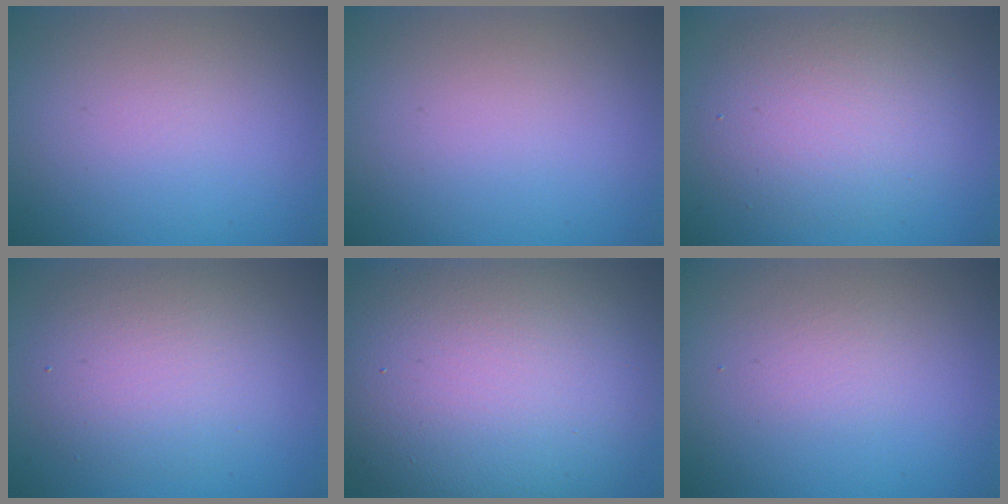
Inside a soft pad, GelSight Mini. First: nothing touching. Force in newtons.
{"total": 0.0}
{"total": 5.1, "press": 5.0, "slide": 0.4}
{"total": 4.9, "press": 4.9, "slide": 0.4}
{"total": 15.9, "press": 15.9, "slide": 1.3}
{"total": 1.2, "press": 1.2, "slide": 0.0}